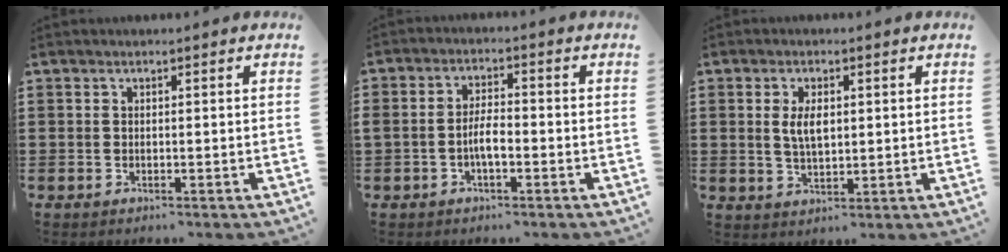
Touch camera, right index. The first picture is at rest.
{"total": 3.8, "force": [-1.3, 1.4, 3.2], "torque": [-0.065, 0.006, -0.028]}
{"total": 3.9, "force": [0.7, 1.8, 3.4], "torque": [-0.063, 0.003, 0.010]}